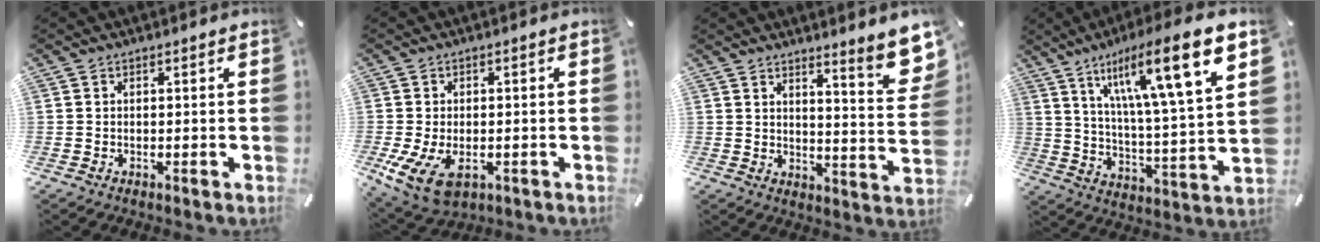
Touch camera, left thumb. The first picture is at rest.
{"total": 8.1, "force": [-2.4, 5.2, 5.7], "torque": [-0.122, -0.003, -0.041]}
{"total": 10.4, "force": [7.7, 1.8, 6.7], "torque": [-0.089, -0.068, 0.130]}
{"total": 19.0, "force": [11.1, 3.9, 15.0], "torque": [-0.243, -0.053, 0.166]}